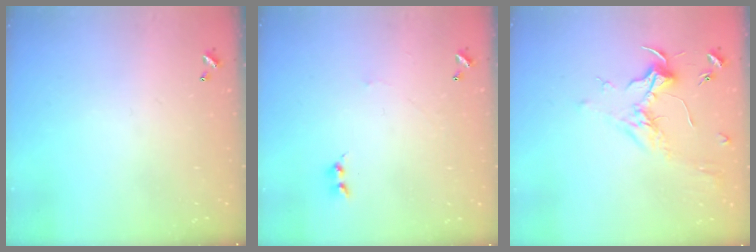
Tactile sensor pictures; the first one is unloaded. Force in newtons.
{"total": 0.8, "press": 0.7, "slide": 0.5}
{"total": 1.8, "press": 1.6, "slide": 0.6}